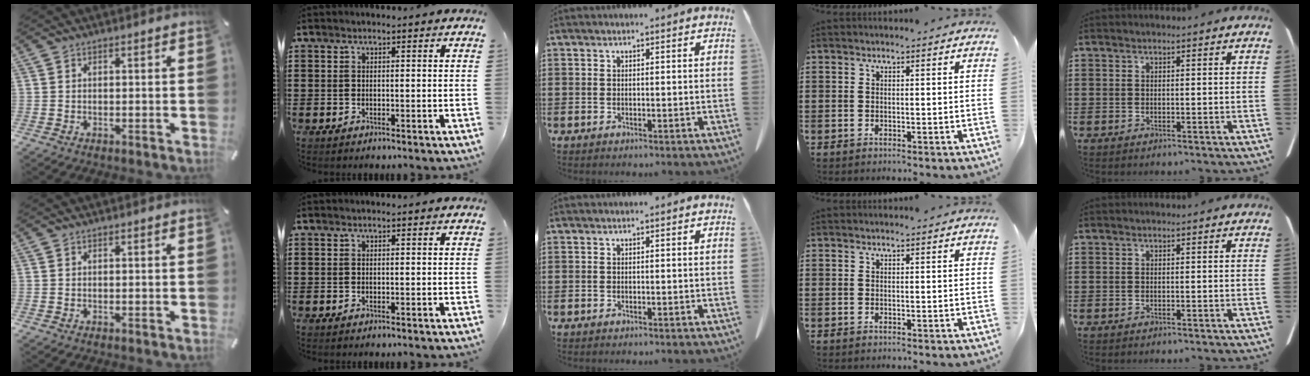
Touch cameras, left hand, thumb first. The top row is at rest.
{}